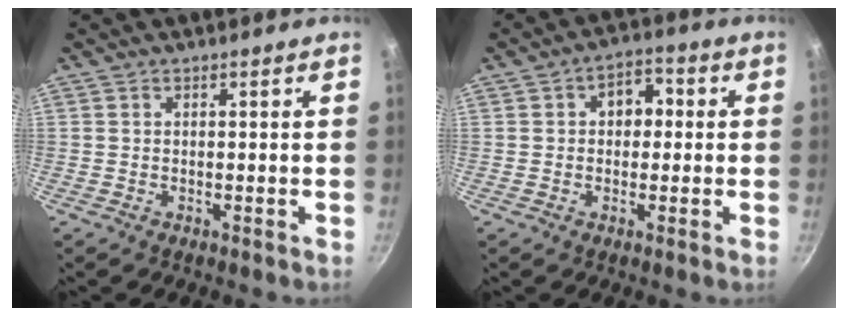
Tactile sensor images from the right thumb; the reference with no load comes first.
{"total": 6.3, "force": [0.8, 4.7, 4.1], "torque": [-0.021, 0.015, 0.005]}